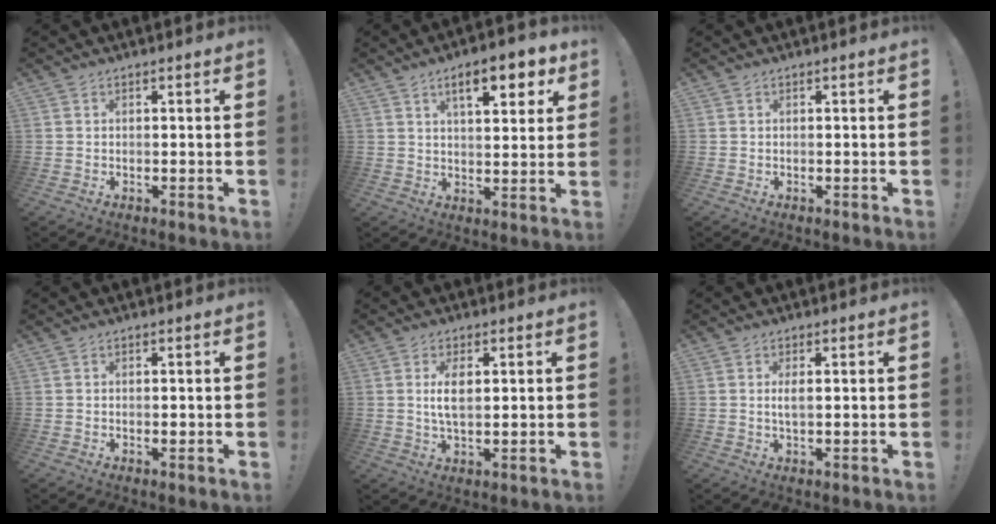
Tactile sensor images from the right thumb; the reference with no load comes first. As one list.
[{"total": 11.0, "force": [5.5, 3.5, 8.9], "torque": [-0.122, -0.019, 0.087]}, {"total": 0.0}, {"total": 0.7, "force": [-0.1, 0.5, 0.4], "torque": [-0.005, 0.001, -0.003]}, {"total": 5.8, "force": [1.0, 2.4, 5.2], "torque": [-0.094, -0.010, 0.010]}, {"total": 2.5, "force": [0.2, 0.6, 2.4], "torque": [-0.043, -0.002, 0.002]}]